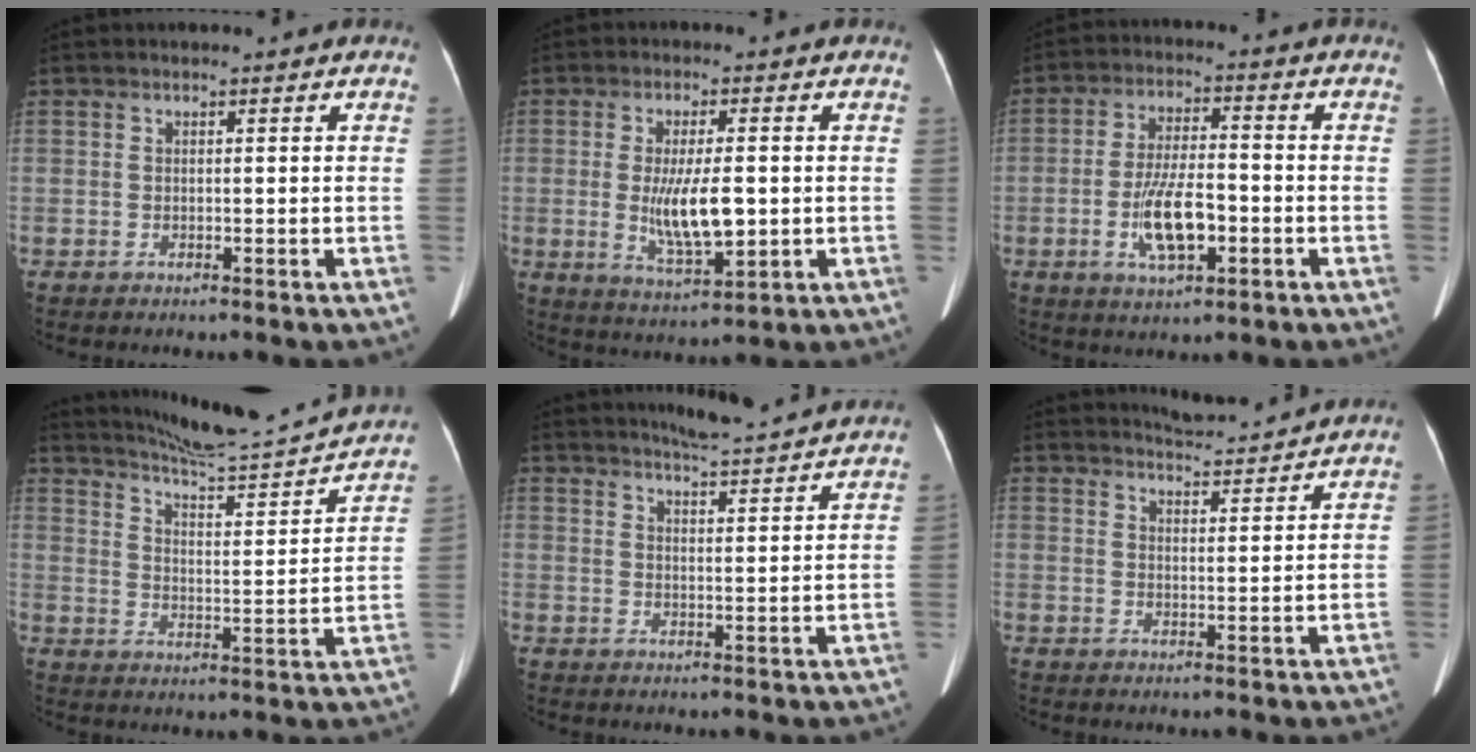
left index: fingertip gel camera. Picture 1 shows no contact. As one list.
[{"total": 8.4, "force": [-0.7, 2.2, 8.1], "torque": [-0.158, -0.018, -0.007]}, {"total": 8.8, "force": [-2.9, 2.8, 7.9], "torque": [-0.157, -0.002, -0.051]}, {"total": 17.7, "force": [16.8, -0.4, 5.4], "torque": [-0.092, -0.042, 0.228]}, {"total": 9.2, "force": [8.7, -0.4, 2.8], "torque": [-0.055, 0.006, 0.113]}, {"total": 5.8, "force": [5.8, -0.4, 0.5], "torque": [-0.021, 0.003, 0.081]}]